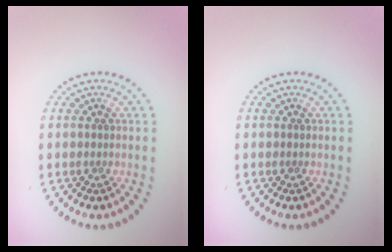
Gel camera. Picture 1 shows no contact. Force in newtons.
{"total": 0.0}